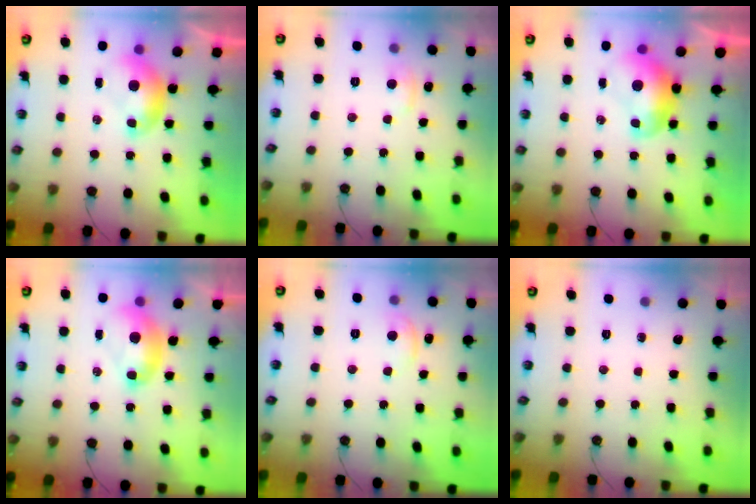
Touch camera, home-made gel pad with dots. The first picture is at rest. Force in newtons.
{"total": 1.2, "press": 0.8, "slide": 0.9}
{"total": 2.0, "press": 1.9, "slide": 0.4}
{"total": 2.6, "press": 2.6, "slide": 0.5}
{"total": 0.0}
{"total": 0.0}